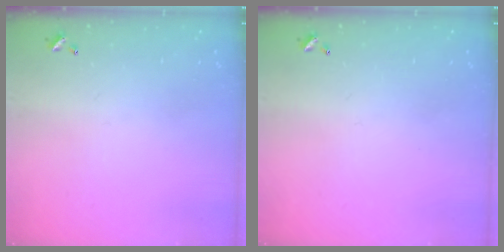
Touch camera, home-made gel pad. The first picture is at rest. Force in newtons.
{"total": 0.0}